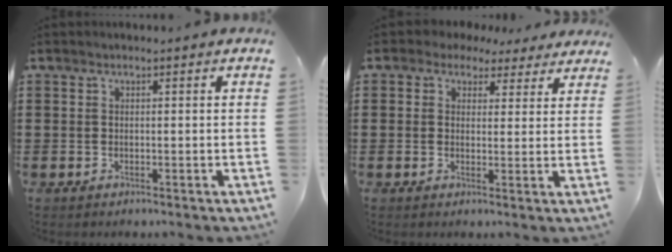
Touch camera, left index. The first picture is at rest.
{"total": 3.0, "force": [2.1, 2.0, 0.6], "torque": [-0.026, 0.001, 0.038]}